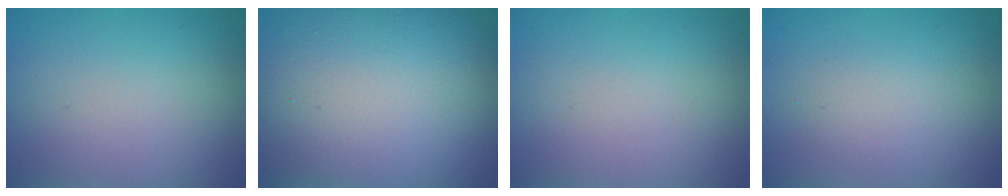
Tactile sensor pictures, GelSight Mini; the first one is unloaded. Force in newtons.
{"total": 19.0, "press": 19.0, "slide": 0.6}
{"total": 0.0}
{"total": 1.9, "press": 1.9, "slide": 0.1}